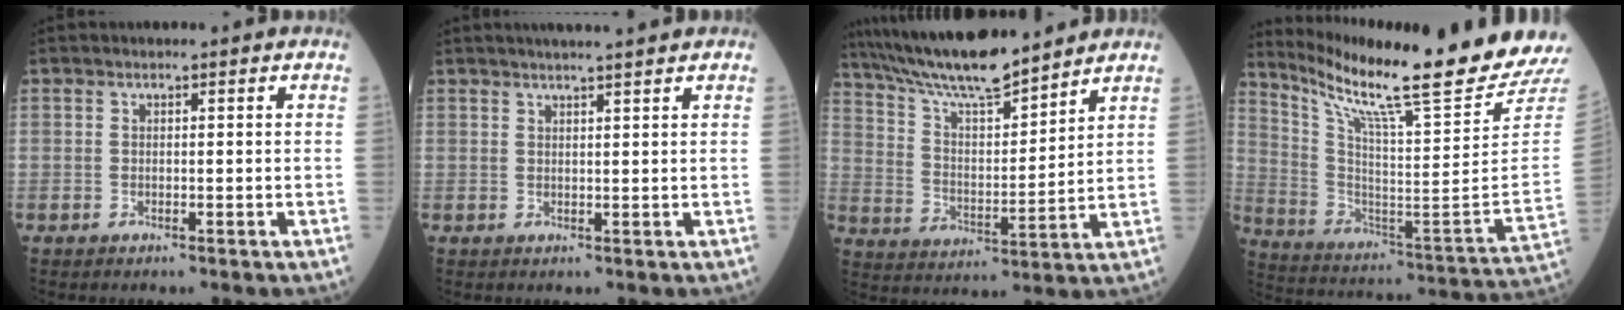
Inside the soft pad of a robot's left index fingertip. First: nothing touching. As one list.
[{"total": 6.6, "force": [5.7, -0.2, 3.4], "torque": [-0.051, 0.021, 0.070]}, {"total": 14.7, "force": [13.1, 1.3, 6.5], "torque": [-0.128, 0.011, 0.239]}, {"total": 24.6, "force": [21.2, -1.8, 12.4], "torque": [-0.221, -0.104, 0.318]}]